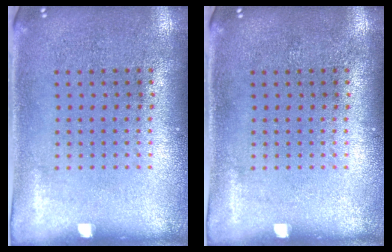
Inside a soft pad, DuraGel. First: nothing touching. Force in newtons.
{"total": 0.0}